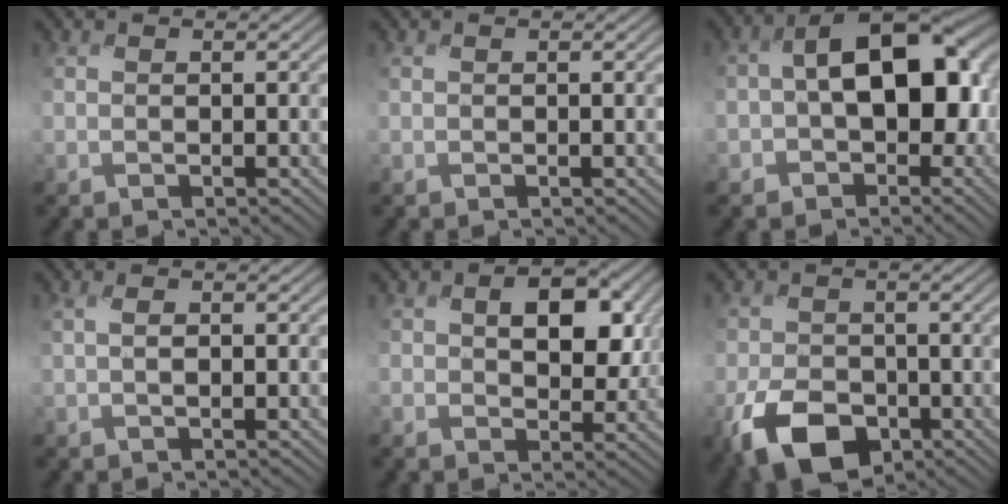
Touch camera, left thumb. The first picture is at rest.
{"total": 0.0}
{"total": 14.2, "force": [-1.3, 9.3, 10.6], "torque": [-0.137, -0.009, -0.020]}
{"total": 2.0, "force": [-0.1, 0.8, 1.8], "torque": [-0.039, 0.002, -0.002]}
{"total": 8.3, "force": [1.7, 5.7, 5.7], "torque": [-0.094, -0.011, 0.029]}
{"total": 9.1, "force": [-4.8, 5.8, 5.0], "torque": [-0.104, -0.024, -0.092]}